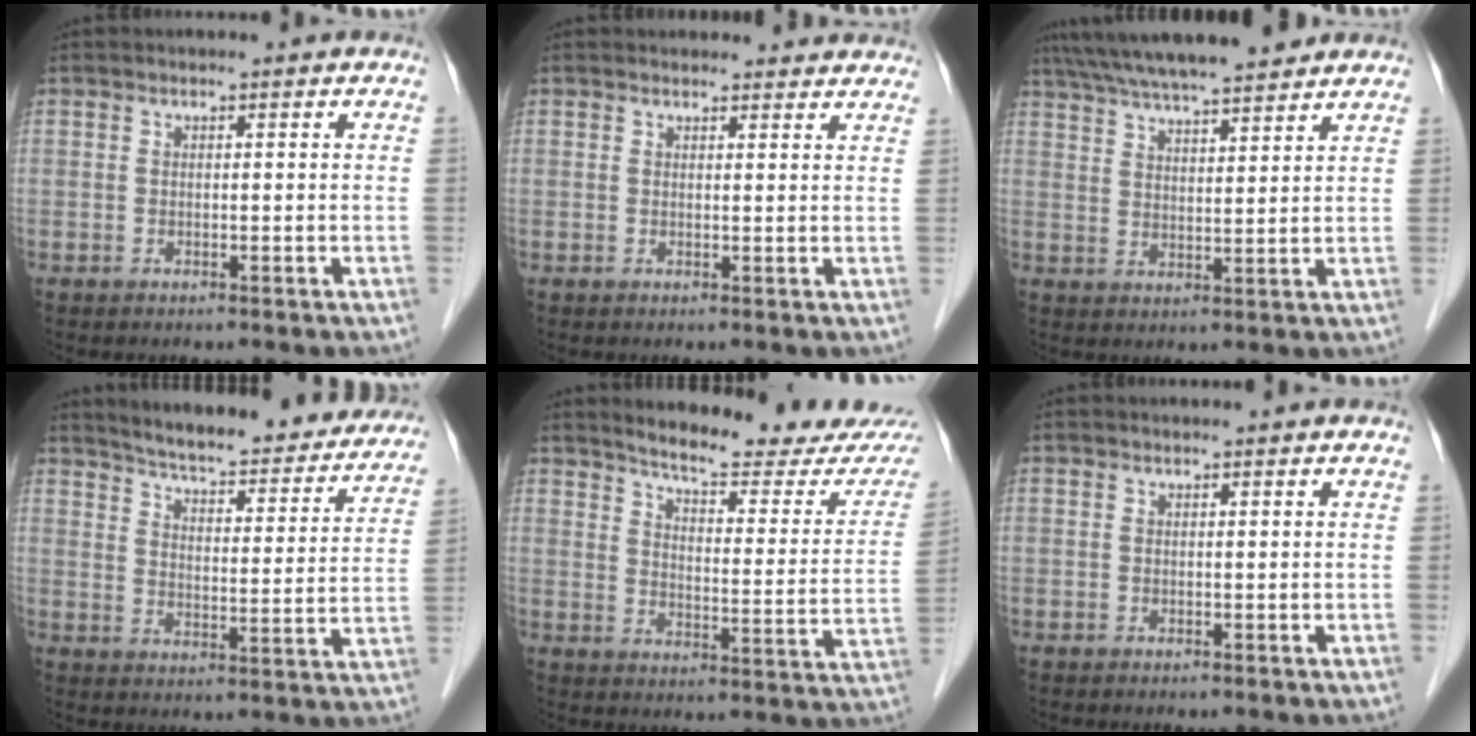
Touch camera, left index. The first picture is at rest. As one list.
[{"total": 6.8, "force": [6.4, 1.8, 1.2], "torque": [0.004, 0.015, 0.059]}, {"total": 15.7, "force": [13.8, 1.7, 7.3], "torque": [-0.128, 0.034, 0.215]}, {"total": 24.3, "force": [22.0, 4.7, 9.2], "torque": [-0.124, -0.039, 0.271]}, {"total": 18.2, "force": [16.8, 1.9, 6.7], "torque": [-0.085, -0.064, 0.203]}, {"total": 0.0}]